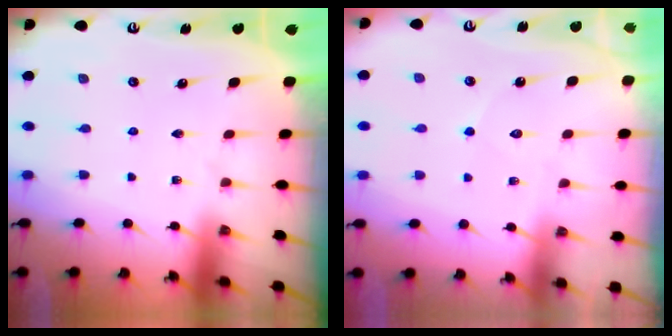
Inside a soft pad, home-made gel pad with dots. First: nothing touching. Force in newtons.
{"total": 4.7, "press": 4.7, "slide": 0.5}